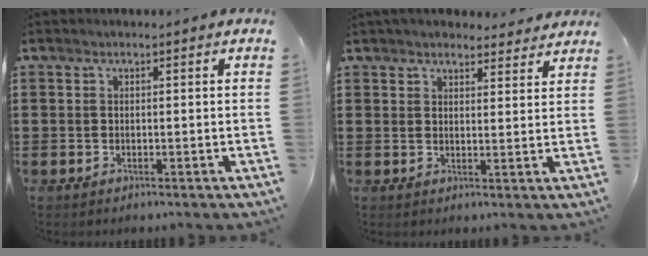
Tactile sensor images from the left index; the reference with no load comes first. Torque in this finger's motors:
{"motor_torque": [1.98, -0.16, 1.05, 0.10]}